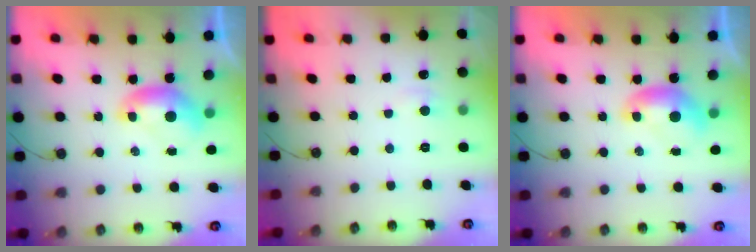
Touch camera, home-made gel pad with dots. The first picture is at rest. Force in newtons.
{"total": 2.7, "press": 2.7, "slide": 0.3}
{"total": 0.0}